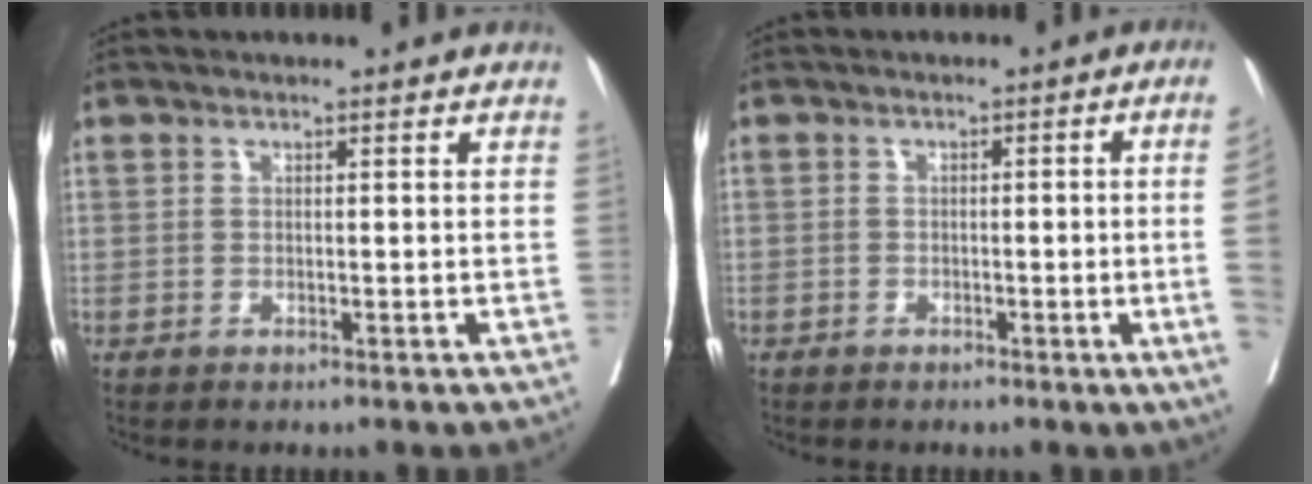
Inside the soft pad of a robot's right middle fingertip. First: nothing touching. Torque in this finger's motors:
{"motor_torque": [0.68, -1.47, -0.22, -0.21]}